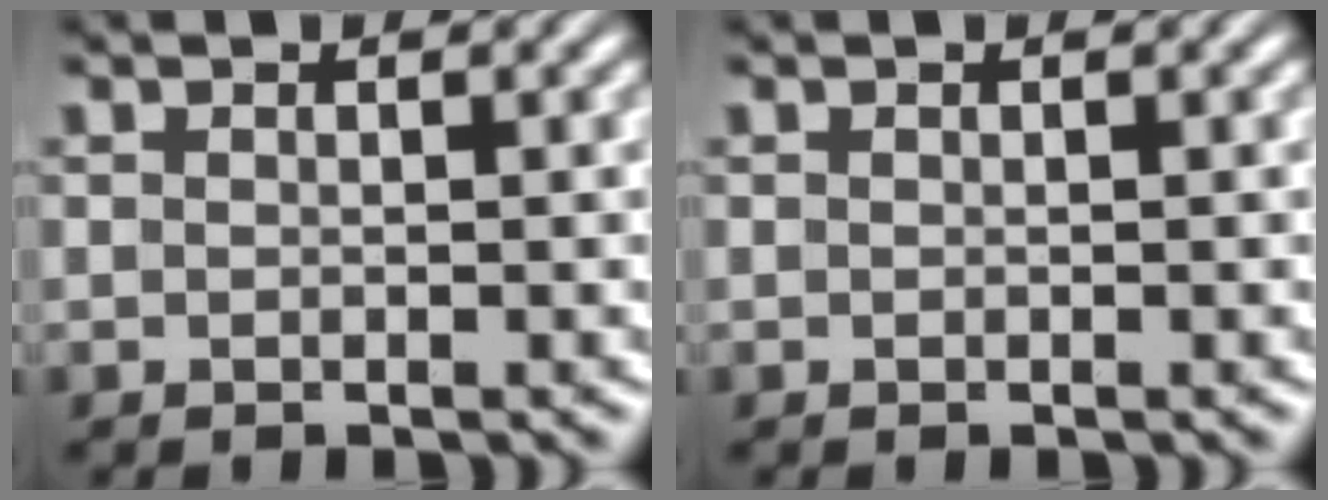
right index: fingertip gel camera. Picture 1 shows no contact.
{"total": 0.0}